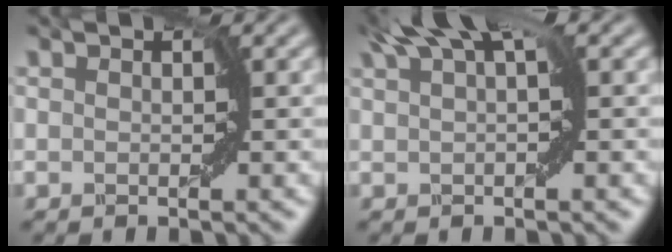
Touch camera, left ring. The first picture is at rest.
{"total": 3.8, "force": [2.1, 0.6, 3.2], "torque": [-0.048, 0.012, 0.028]}